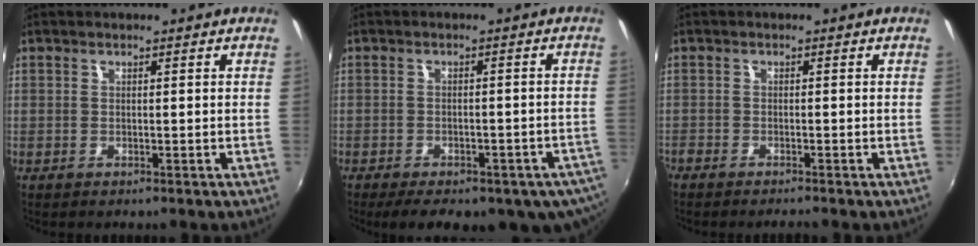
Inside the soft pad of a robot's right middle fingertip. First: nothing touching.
{"total": 14.6, "force": [-9.9, 6.5, 8.5], "torque": [-0.160, -0.035, -0.119]}
{"total": 2.1, "force": [-2.0, 0.1, 0.6], "torque": [-0.021, -0.012, -0.041]}